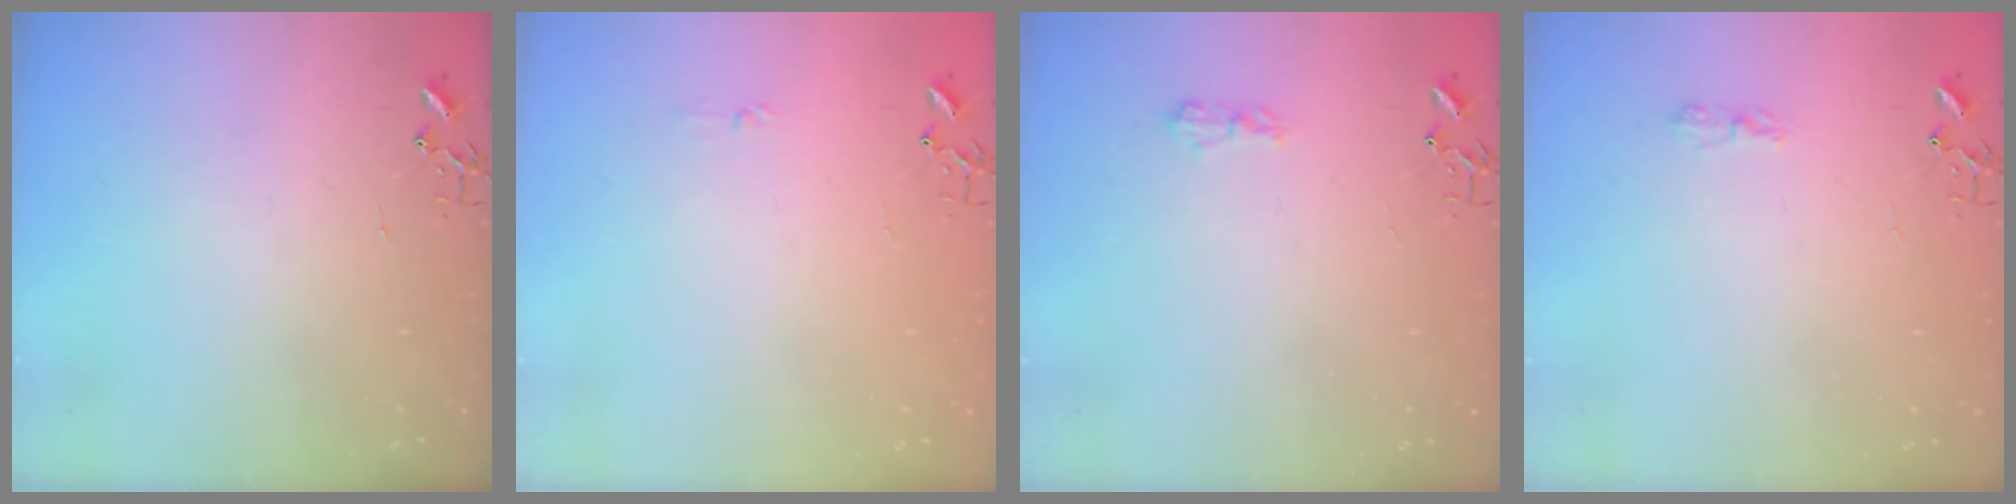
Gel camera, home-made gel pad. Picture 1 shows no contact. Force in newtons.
{"total": 3.5, "press": 3.5, "slide": 0.4}
{"total": 5.4, "press": 5.4, "slide": 0.7}
{"total": 3.1, "press": 3.1, "slide": 0.6}